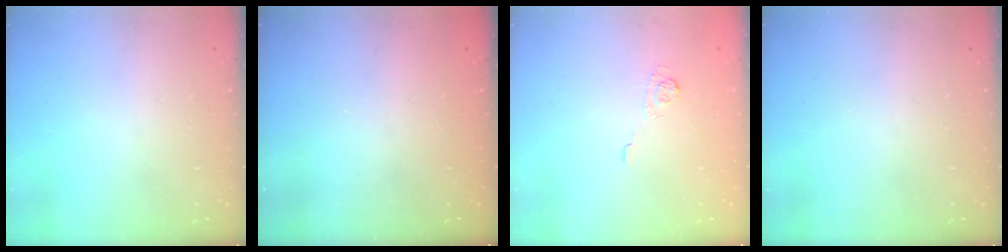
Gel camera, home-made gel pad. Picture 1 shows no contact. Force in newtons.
{"total": 2.4, "press": 2.3, "slide": 0.7}
{"total": 4.5, "press": 4.4, "slide": 1.2}
{"total": 0.0}